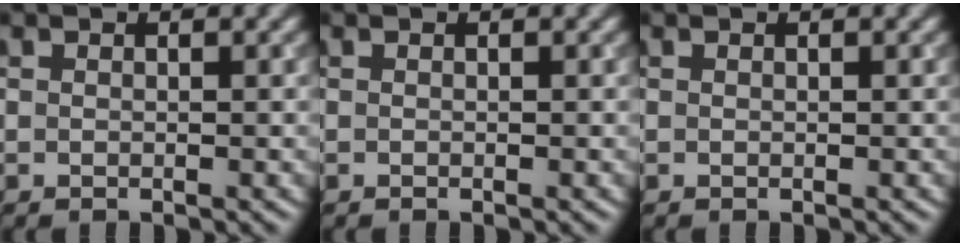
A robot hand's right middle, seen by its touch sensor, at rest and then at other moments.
{"total": 0.0}
{"total": 0.0}